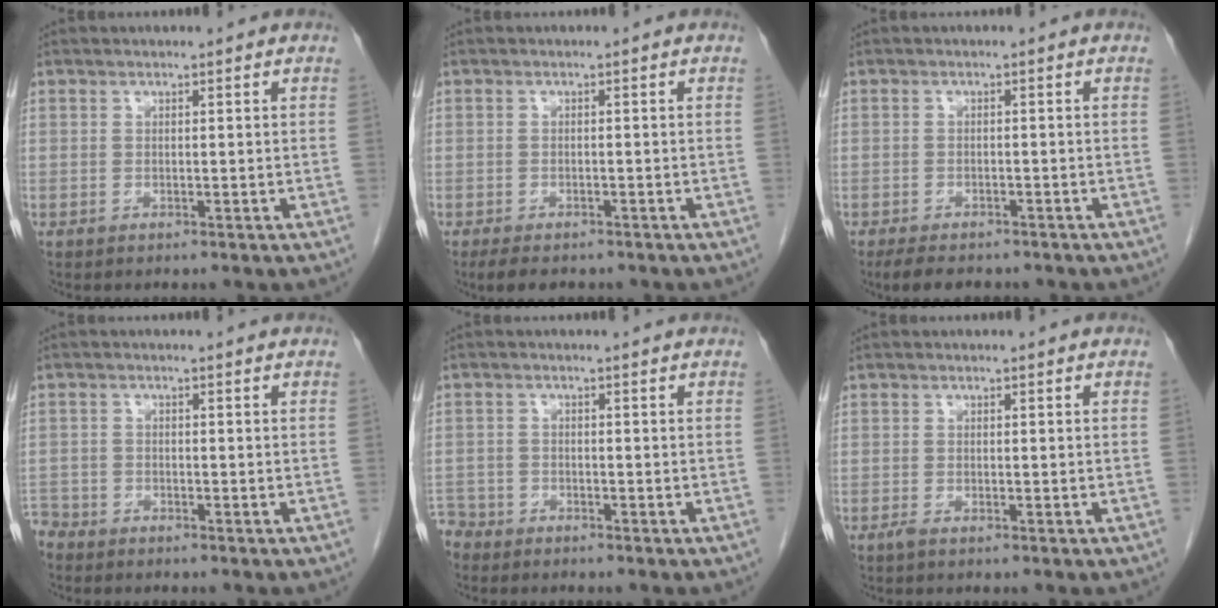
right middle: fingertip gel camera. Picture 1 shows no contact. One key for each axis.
{"total": 4.8, "fx": -3.7, "fy": 1.9, "fz": 2.2, "tx": -0.036, "ty": -0.009, "tz": -0.049}
{"total": 5.9, "fx": -4.8, "fy": 2.2, "fz": 2.5, "tx": -0.042, "ty": -0.009, "tz": -0.064}
{"total": 2.6, "fx": -2.5, "fy": 0.8, "fz": 0.1, "tx": 0.008, "ty": -0.004, "tz": -0.047}
{"total": 3.0, "fx": -2.7, "fy": 1.3, "fz": -0.1, "tx": 0.010, "ty": -0.001, "tz": -0.051}
{"total": 0.6, "fx": -0.5, "fy": 0.0, "fz": 0.4, "tx": -0.011, "ty": -0.001, "tz": -0.009}